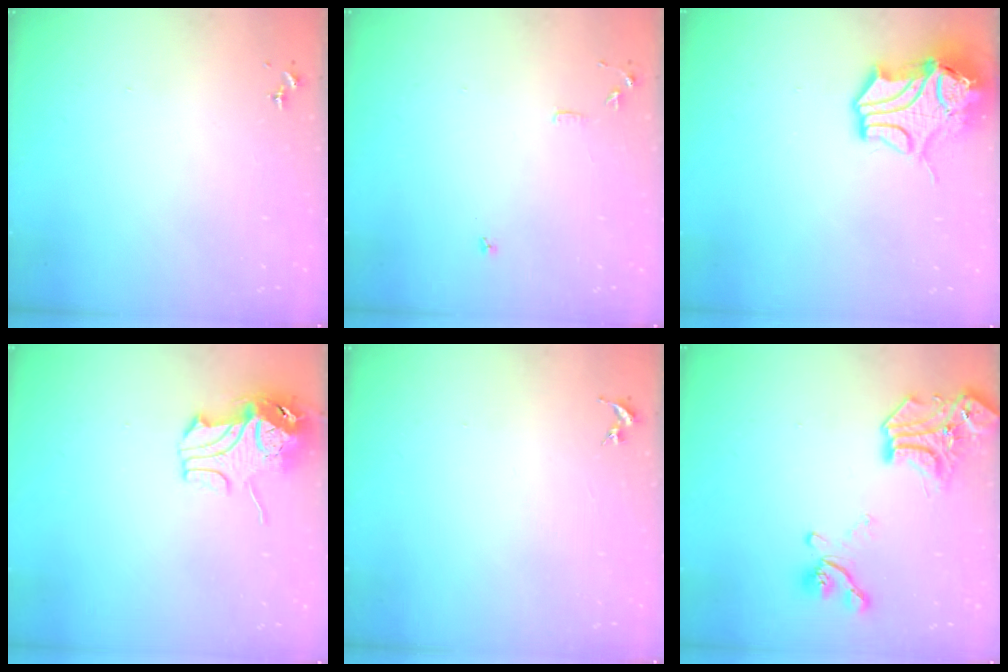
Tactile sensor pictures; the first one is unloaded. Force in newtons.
{"total": 7.3, "press": 7.3, "slide": 0.8}
{"total": 13.4, "press": 13.3, "slide": 2.0}
{"total": 9.8, "press": 9.6, "slide": 1.5}
{"total": 0.0}
{"total": 17.9, "press": 17.9, "slide": 0.9}